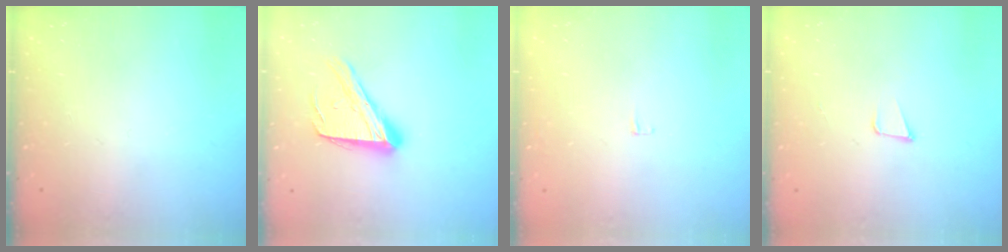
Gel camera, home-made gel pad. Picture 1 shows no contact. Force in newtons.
{"total": 14.7, "press": 14.7, "slide": 1.1}
{"total": 3.9, "press": 3.8, "slide": 0.4}
{"total": 3.4, "press": 2.2, "slide": 2.6}